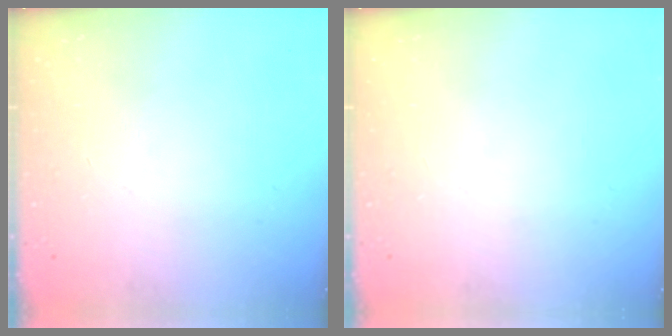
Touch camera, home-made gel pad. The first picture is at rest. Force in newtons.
{"total": 0.0}